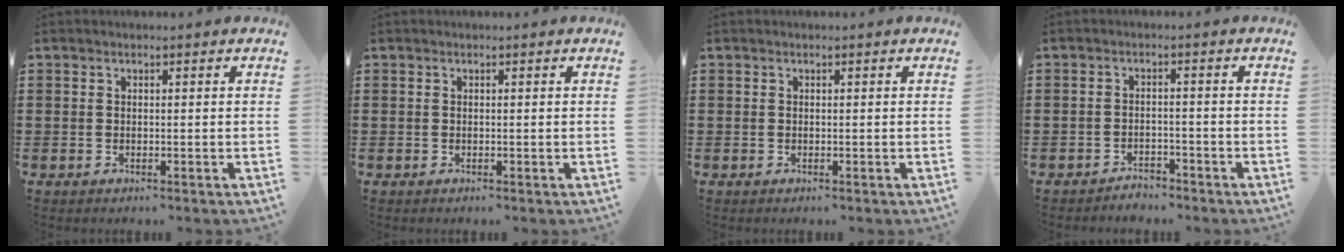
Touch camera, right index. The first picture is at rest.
{"total": 0.0}
{"total": 0.0}
{"total": 2.4, "force": [-2.4, 0.4, 0.1], "torque": [-0.009, 0.002, -0.051]}